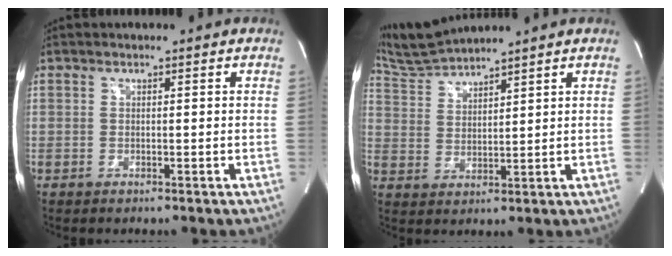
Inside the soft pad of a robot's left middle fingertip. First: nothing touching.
{"total": 6.4, "force": [6.3, -1.2, 0.8], "torque": [-0.032, 0.008, 0.135]}